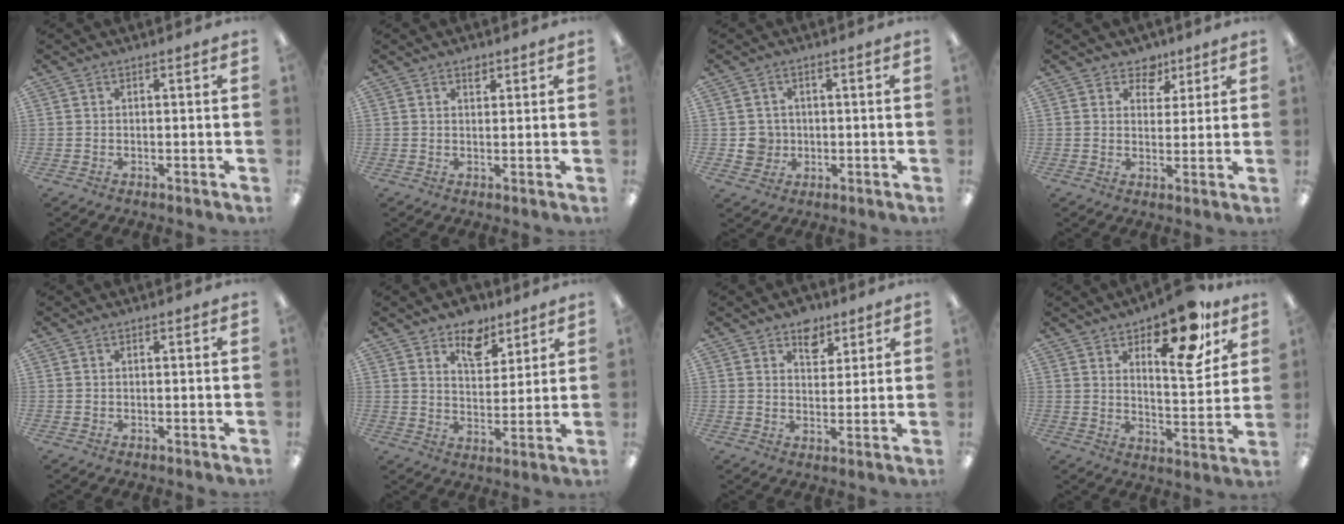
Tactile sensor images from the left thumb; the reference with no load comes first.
{"total": 2.1, "force": [1.5, 1.2, 0.9], "torque": [-0.002, -0.006, 0.025]}
{"total": 4.5, "force": [0.0, 4.4, 0.7], "torque": [-0.005, 0.005, -0.001]}
{"total": 5.5, "force": [3.7, 3.9, 1.3], "torque": [-0.010, -0.019, 0.062]}
{"total": 0.0}
{"total": 8.9, "force": [6.7, 4.9, 3.3], "torque": [-0.032, -0.038, 0.118]}
{"total": 6.6, "force": [4.6, 4.2, 2.2], "torque": [-0.012, -0.020, 0.078]}
{"total": 17.0, "force": [11.2, 6.4, 11.1], "torque": [-0.144, -0.064, 0.179]}